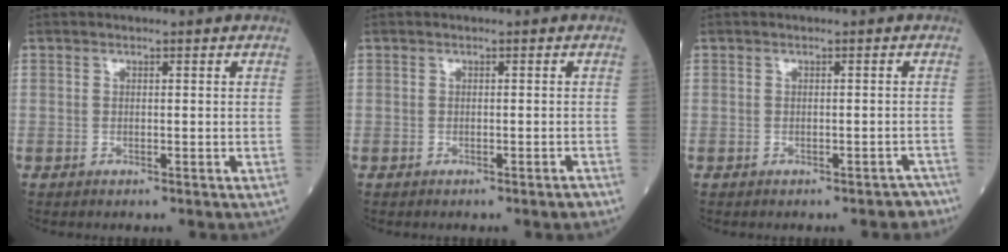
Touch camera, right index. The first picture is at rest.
{"total": 0.8, "force": [-0.6, -0.1, 0.5], "torque": [-0.013, -0.001, -0.006]}
{"total": 3.3, "force": [-2.8, 1.2, 1.2], "torque": [-0.003, 0.001, -0.029]}